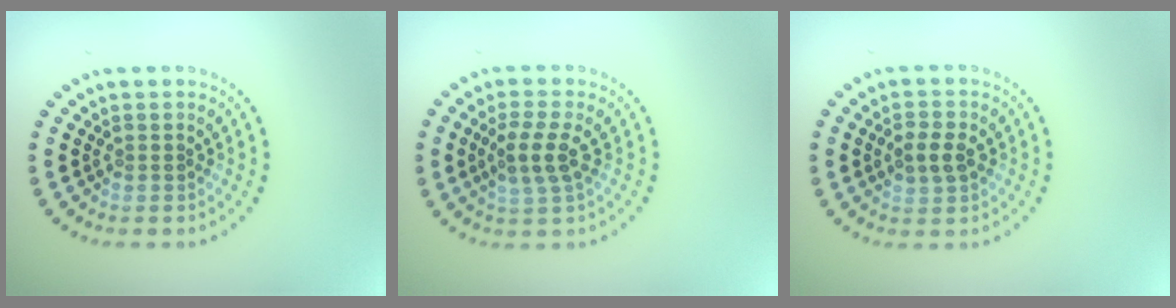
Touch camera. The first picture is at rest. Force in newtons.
{"total": 2.9, "press": 2.7, "slide": 1.2}
{"total": 2.5, "press": 2.5, "slide": 0.1}